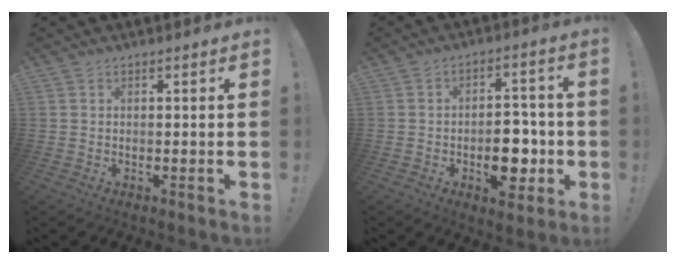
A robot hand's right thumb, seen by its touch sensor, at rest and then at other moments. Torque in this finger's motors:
{"motor_torque": [0.16, 0.30, 0.79, -0.77, 0.27]}